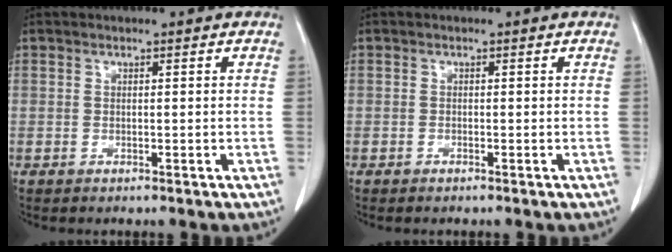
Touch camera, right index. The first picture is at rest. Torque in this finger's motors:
{"motor_torque": [-0.20, 0.07, 0.02, 0.02]}